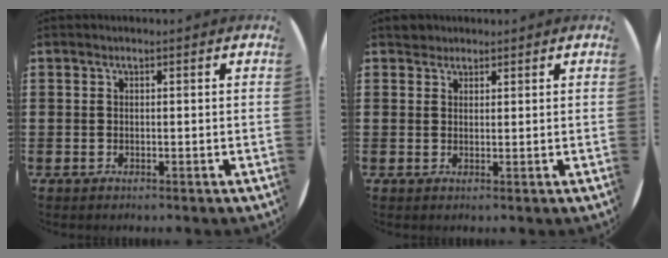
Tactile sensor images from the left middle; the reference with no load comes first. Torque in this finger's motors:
{"motor_torque": [0.04, -0.03, 0.00, 0.00]}